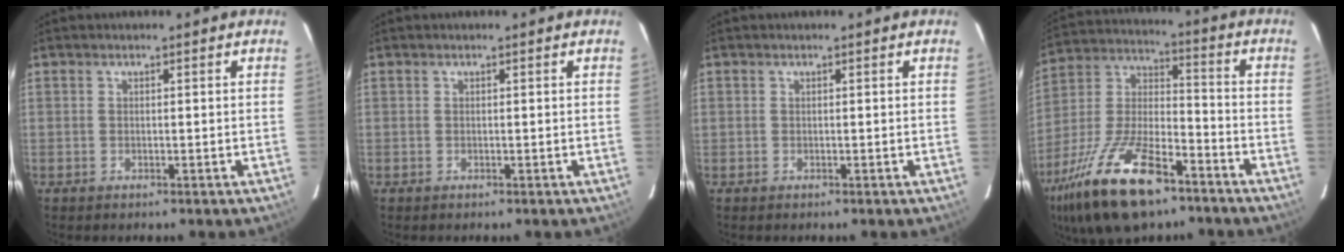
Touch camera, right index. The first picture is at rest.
{"total": 0.0}
{"total": 0.0}
{"total": 22.0, "force": [-13.7, 8.7, 14.8], "torque": [-0.305, -0.016, -0.246]}